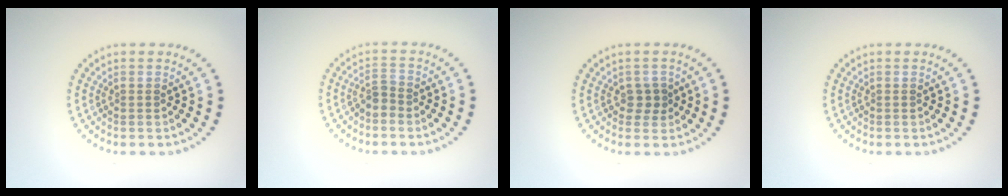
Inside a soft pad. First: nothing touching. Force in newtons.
{"total": 1.5, "press": 1.2, "slide": 0.9}
{"total": 1.4, "press": 1.3, "slide": 0.5}
{"total": 0.0}